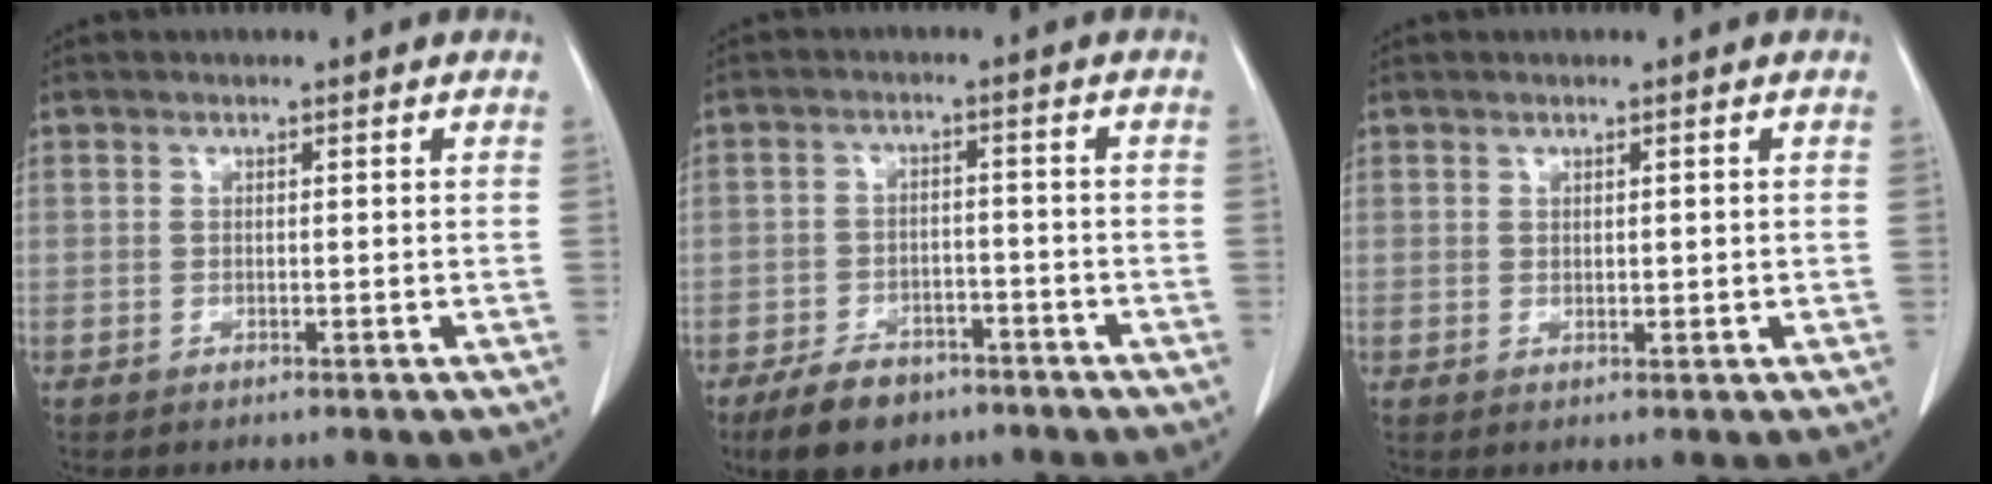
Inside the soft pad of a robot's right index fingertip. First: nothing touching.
{"total": 7.1, "force": [-5.3, 3.6, 3.1], "torque": [-0.060, -0.001, -0.087]}
{"total": 0.6, "force": [0.2, 0.4, 0.3], "torque": [-0.003, -0.001, 0.001]}